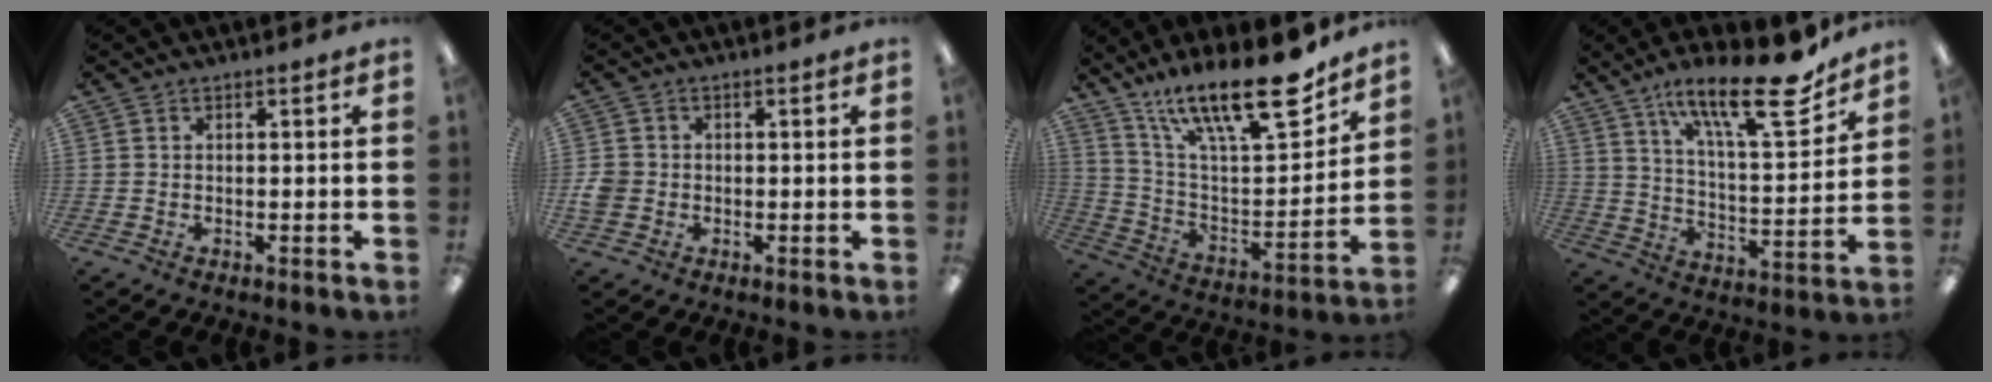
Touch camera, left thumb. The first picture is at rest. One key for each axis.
{"total": 3.4, "fx": -0.6, "fy": 3.0, "fz": 1.3, "tx": -0.028, "ty": 0.004, "tz": -0.011}
{"total": 22.8, "fx": 16.5, "fy": 6.1, "fz": 14.6, "tx": -0.234, "ty": -0.113, "tz": 0.274}
{"total": 21.8, "fx": 15.3, "fy": 5.8, "fz": 14.4, "tx": -0.224, "ty": -0.092, "tz": 0.245}